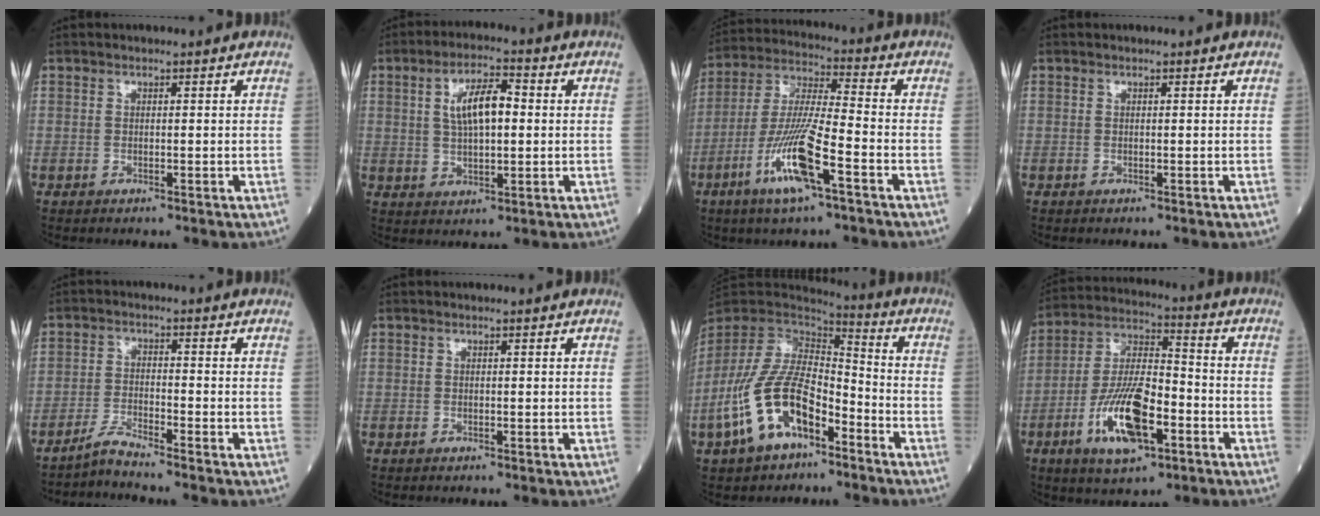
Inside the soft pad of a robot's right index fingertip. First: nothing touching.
{"total": 7.6, "force": [1.2, 2.6, 7.0], "torque": [-0.132, 0.014, 0.021]}
{"total": 12.7, "force": [-5.7, 1.0, 11.3], "torque": [-0.229, -0.011, -0.110]}
{"total": 0.0}
{"total": 3.3, "force": [-3.1, -1.0, 0.5], "torque": [-0.016, -0.018, -0.065]}
{"total": 0.0}
{"total": 15.1, "force": [-7.0, 7.2, 11.3], "torque": [-0.240, 0.008, -0.131]}
{"total": 14.0, "force": [-5.5, 4.7, 12.0], "torque": [-0.238, 0.001, -0.098]}